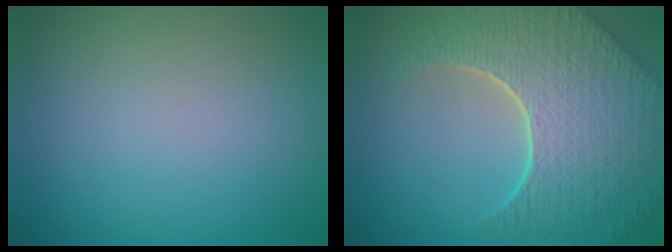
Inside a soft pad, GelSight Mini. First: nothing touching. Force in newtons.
{"total": 8.6, "press": 6.1, "slide": 6.1}